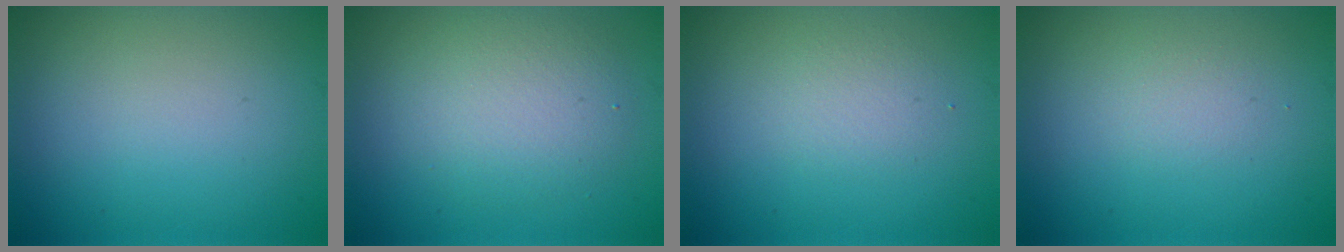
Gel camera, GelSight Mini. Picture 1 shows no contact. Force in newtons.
{"total": 3.8, "press": 3.8, "slide": 0.3}
{"total": 1.5, "press": 1.5, "slide": 0.1}
{"total": 1.1, "press": 1.1, "slide": 0.1}